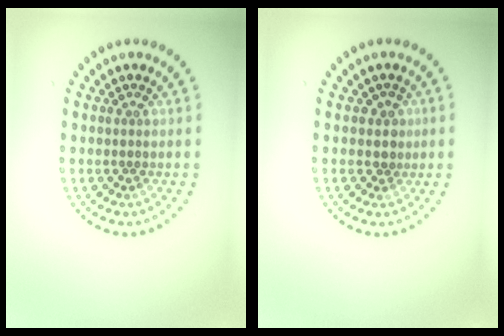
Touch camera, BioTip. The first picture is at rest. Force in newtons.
{"total": 1.0, "press": 0.7, "slide": 0.6}